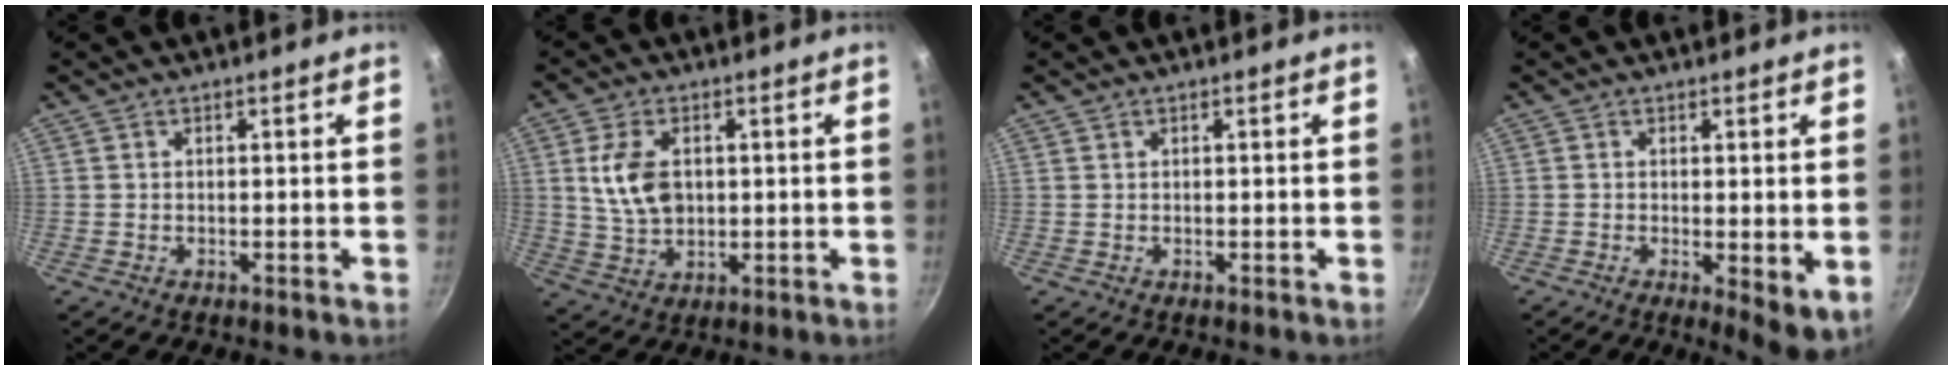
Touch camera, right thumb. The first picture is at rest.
{"total": 8.7, "force": [1.6, 5.7, 6.4], "torque": [-0.115, -0.003, 0.040]}
{"total": 0.0}
{"total": 5.5, "force": [-0.8, 1.4, 5.2], "torque": [-0.077, -0.019, -0.010]}